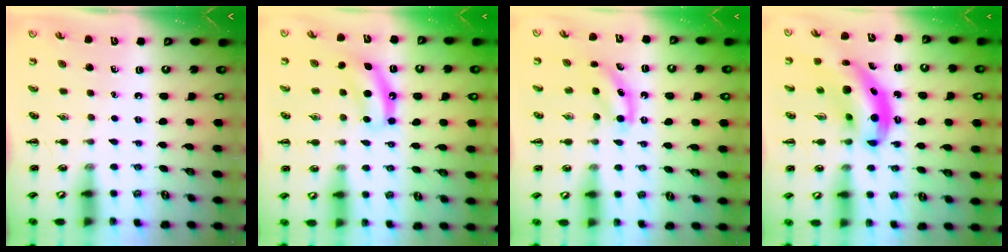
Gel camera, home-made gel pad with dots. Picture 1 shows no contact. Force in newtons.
{"total": 6.4, "press": 6.4, "slide": 1.0}
{"total": 5.7, "press": 5.5, "slide": 1.6}
{"total": 10.1, "press": 9.8, "slide": 2.3}